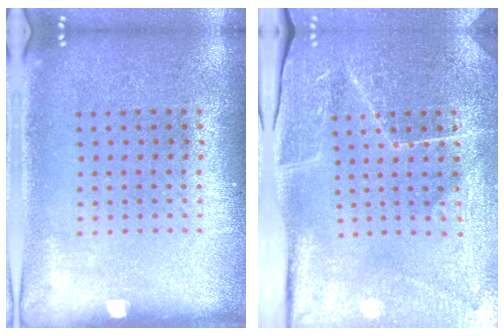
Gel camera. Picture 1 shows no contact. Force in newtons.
{"total": 3.8, "press": 3.7, "slide": 0.2}